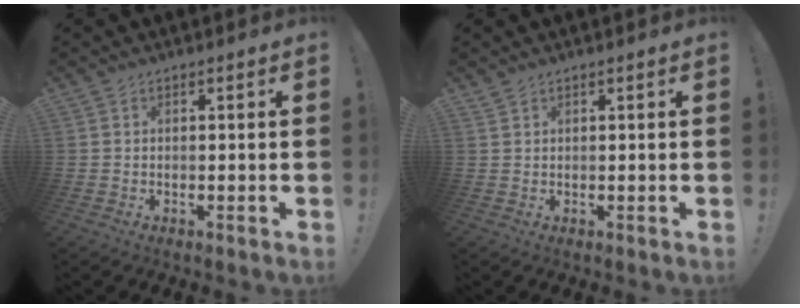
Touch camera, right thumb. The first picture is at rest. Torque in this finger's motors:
{"motor_torque": [-0.01, -0.01, 0.14, -0.07, 0.00]}